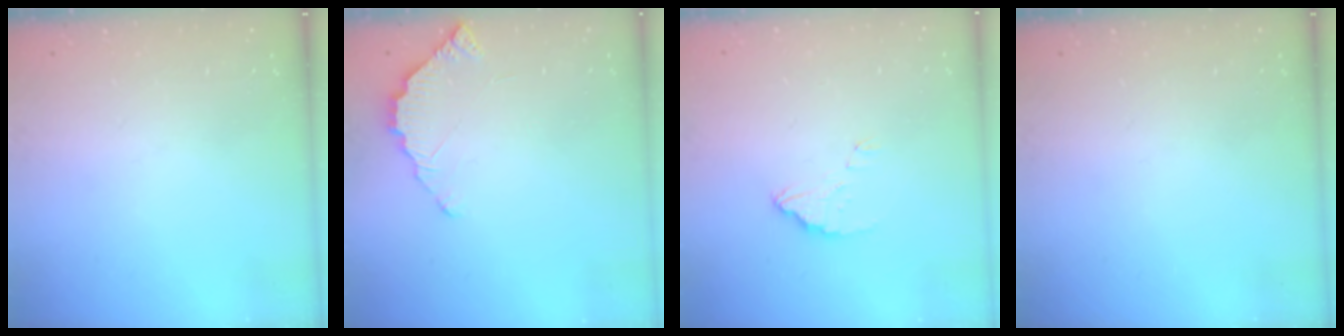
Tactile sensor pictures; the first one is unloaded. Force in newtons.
{"total": 2.8, "press": 2.8, "slide": 0.3}
{"total": 2.8, "press": 2.8, "slide": 0.1}
{"total": 0.0}